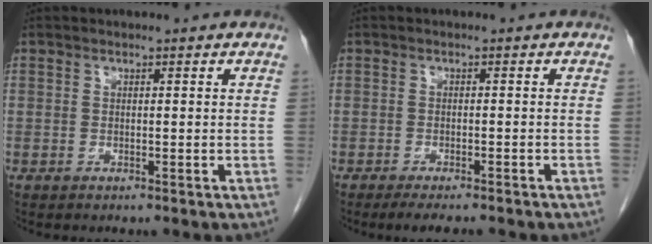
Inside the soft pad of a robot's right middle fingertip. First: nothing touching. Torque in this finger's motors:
{"motor_torque": [0.51, -0.39, 0.06, 0.04]}